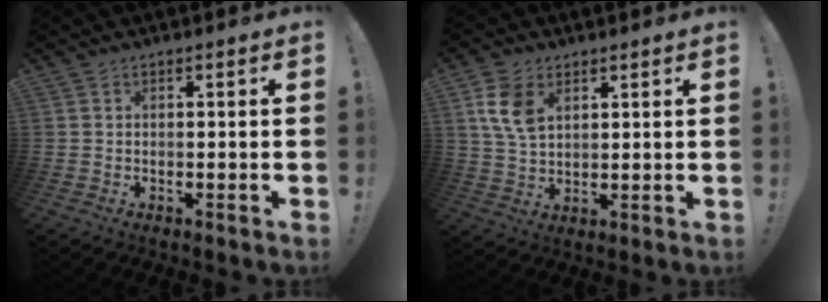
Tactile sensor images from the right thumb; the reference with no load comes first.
{"total": 9.8, "force": [4.3, 6.2, 6.2], "torque": [-0.118, -0.005, 0.085]}